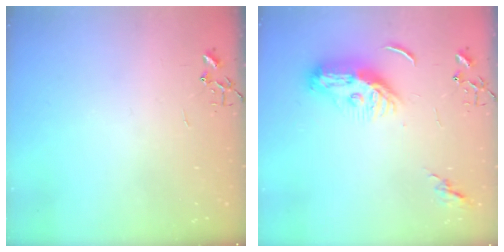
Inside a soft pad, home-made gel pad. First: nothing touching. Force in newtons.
{"total": 10.2, "press": 10.1, "slide": 1.0}